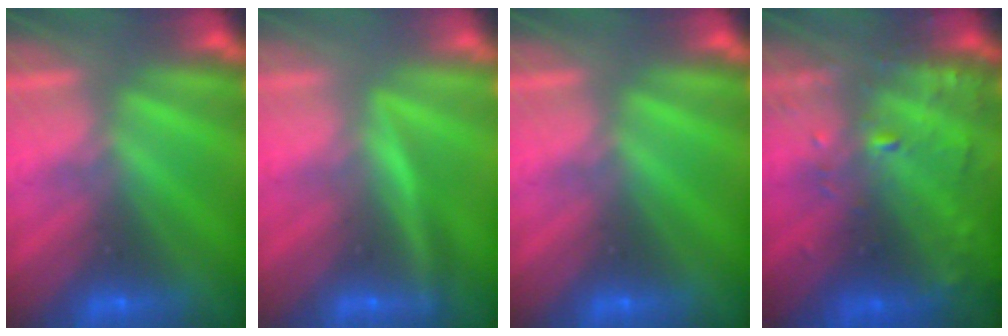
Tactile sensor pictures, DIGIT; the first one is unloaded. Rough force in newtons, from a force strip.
{"total": 2.9}
{"total": 0.0}
{"total": 8.9}